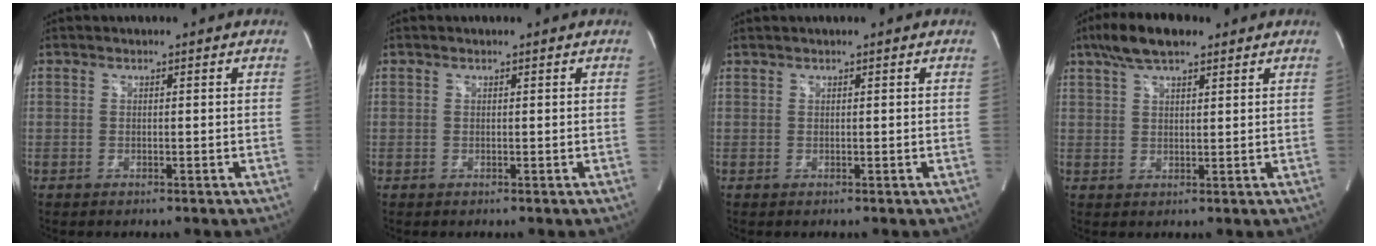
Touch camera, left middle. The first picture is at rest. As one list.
[{"total": 0.0}, {"total": 0.5, "force": [0.5, 0.0, 0.1], "torque": [-0.009, 0.011, 0.015]}, {"total": 7.4, "force": [5.2, 2.3, 4.8], "torque": [-0.096, 0.019, 0.094]}]